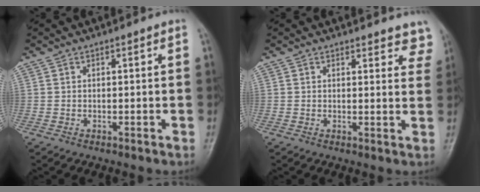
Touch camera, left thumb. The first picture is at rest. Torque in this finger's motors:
{"motor_torque": [-0.03, 0.07, -0.20, -0.14, 0.04]}